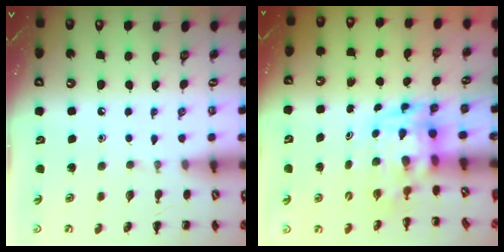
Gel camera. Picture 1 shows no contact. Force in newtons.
{"total": 3.1, "press": 3.1, "slide": 0.7}